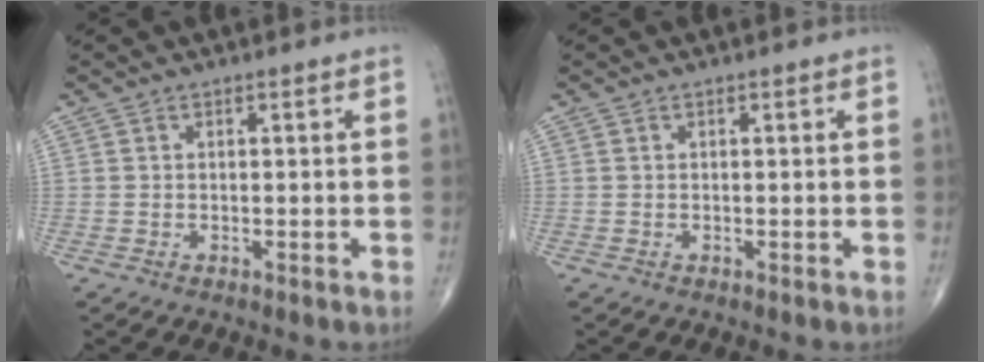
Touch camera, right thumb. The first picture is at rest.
{"total": 0.0}